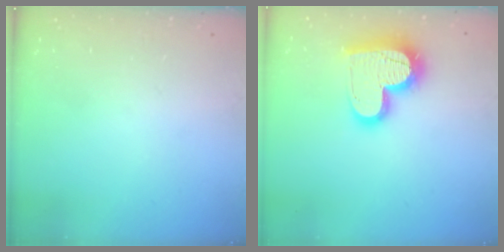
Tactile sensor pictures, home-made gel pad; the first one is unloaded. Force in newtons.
{"total": 17.7, "press": 17.7, "slide": 1.3}